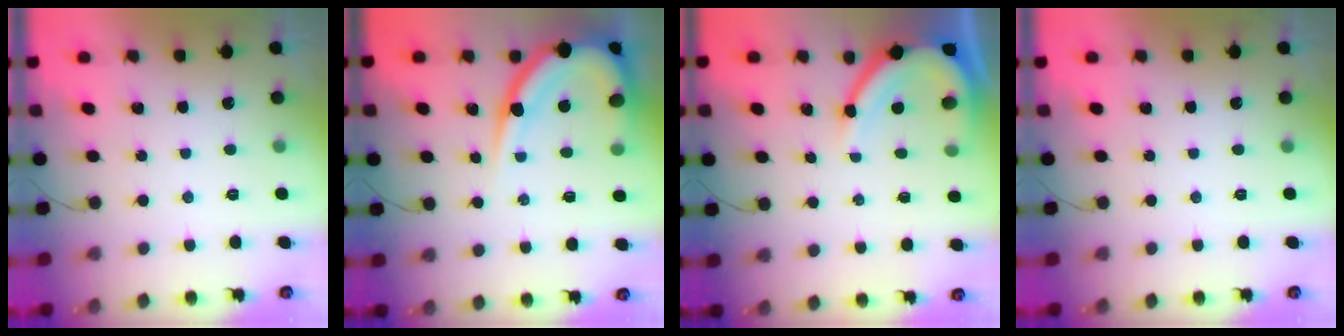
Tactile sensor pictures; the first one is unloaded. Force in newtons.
{"total": 15.4, "press": 15.3, "slide": 1.8}
{"total": 11.3, "press": 11.2, "slide": 0.8}
{"total": 0.0}